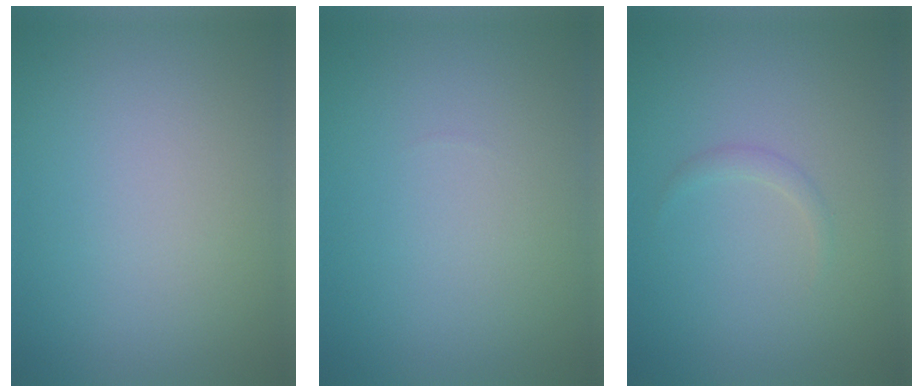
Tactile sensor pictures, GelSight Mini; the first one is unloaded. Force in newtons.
{"total": 0.0}
{"total": 0.7, "press": 0.7, "slide": 0.0}